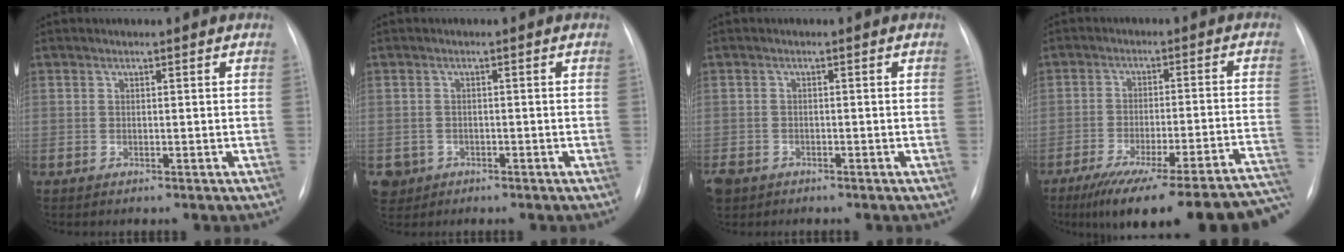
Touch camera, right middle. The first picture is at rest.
{"total": 3.5, "force": [-1.6, 3.1, 0.2], "torque": [-0.002, 0.007, -0.024]}
{"total": 5.6, "force": [-3.4, 4.1, 1.7], "torque": [-0.046, -0.002, -0.053]}
{"total": 25.2, "force": [-20.9, 3.0, 13.9], "torque": [-0.120, -0.002, -0.278]}